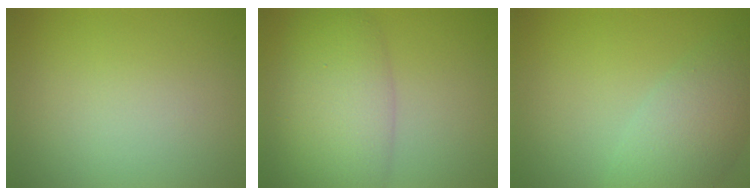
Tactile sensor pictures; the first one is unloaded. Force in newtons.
{"total": 7.9, "press": 7.9, "slide": 0.4}
{"total": 5.4, "press": 5.4, "slide": 0.4}